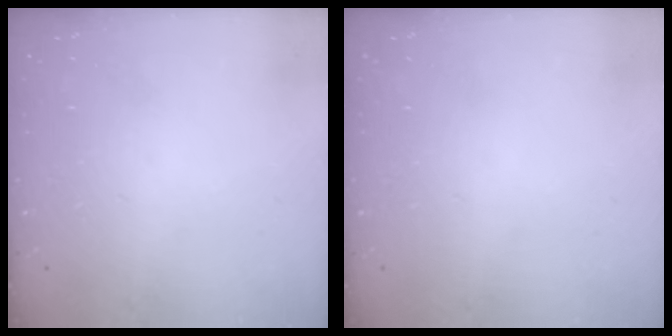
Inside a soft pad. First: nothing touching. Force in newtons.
{"total": 0.0}